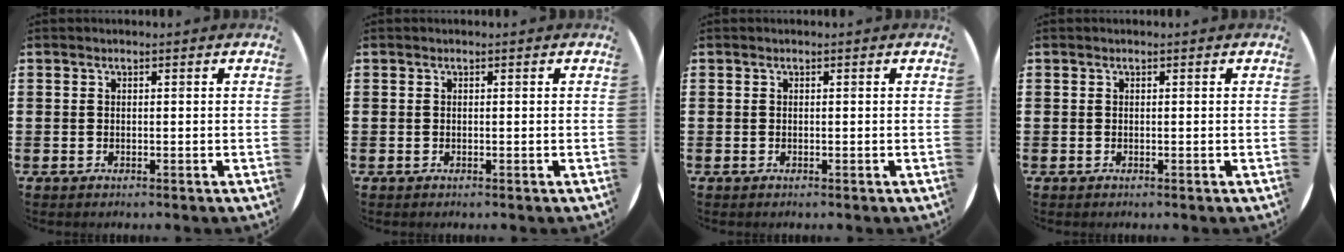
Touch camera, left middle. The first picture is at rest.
{"total": 0.0}
{"total": 0.0}
{"total": 0.0}